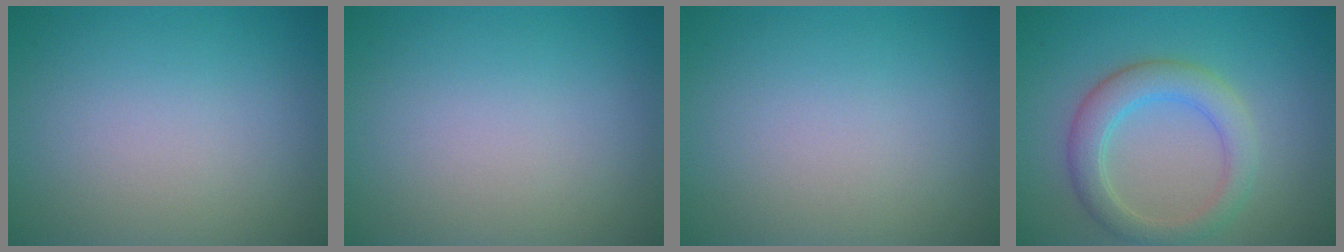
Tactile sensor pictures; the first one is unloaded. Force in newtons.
{"total": 0.0}
{"total": 0.0}
{"total": 4.1, "press": 4.0, "slide": 0.4}